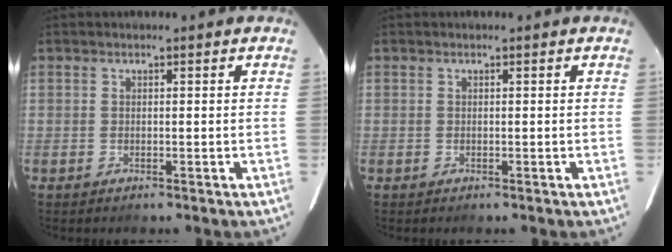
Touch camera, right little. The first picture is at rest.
{"total": 0.0}